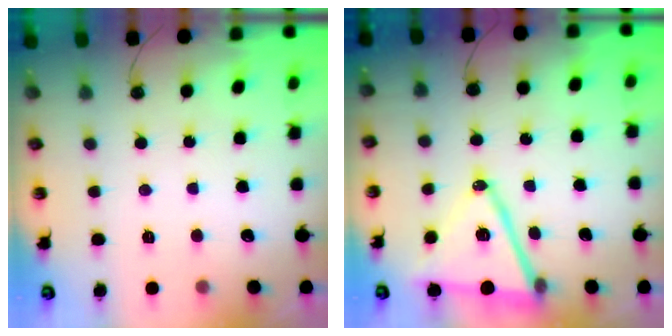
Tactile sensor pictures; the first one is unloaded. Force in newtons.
{"total": 15.4, "press": 14.9, "slide": 3.9}